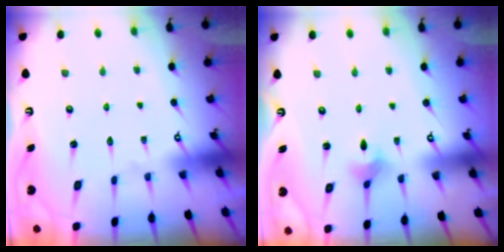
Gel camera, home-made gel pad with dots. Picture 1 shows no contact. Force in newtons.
{"total": 2.3, "press": 2.3, "slide": 0.5}